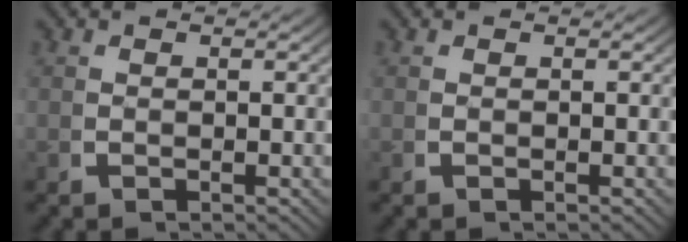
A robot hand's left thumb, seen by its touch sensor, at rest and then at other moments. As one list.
[{"total": 0.0}]